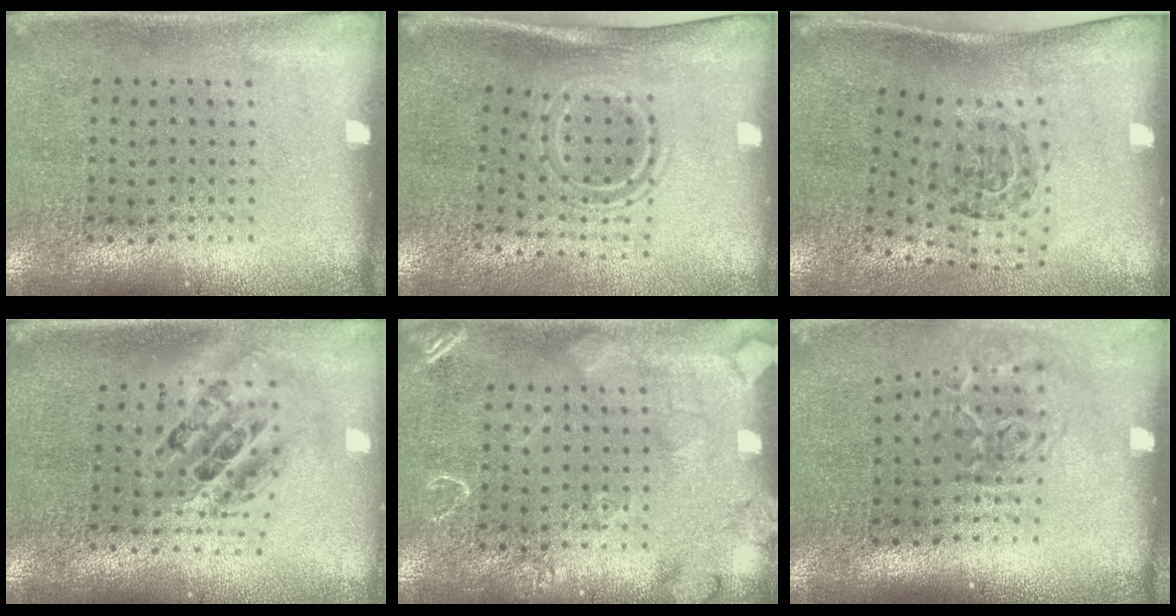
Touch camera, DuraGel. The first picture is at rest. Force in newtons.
{"total": 1.8, "press": 1.2, "slide": 1.3}
{"total": 1.7, "press": 1.2, "slide": 1.2}
{"total": 2.0, "press": 1.6, "slide": 1.3}
{"total": 2.4, "press": 2.4, "slide": 0.4}
{"total": 1.9, "press": 1.2, "slide": 1.5}